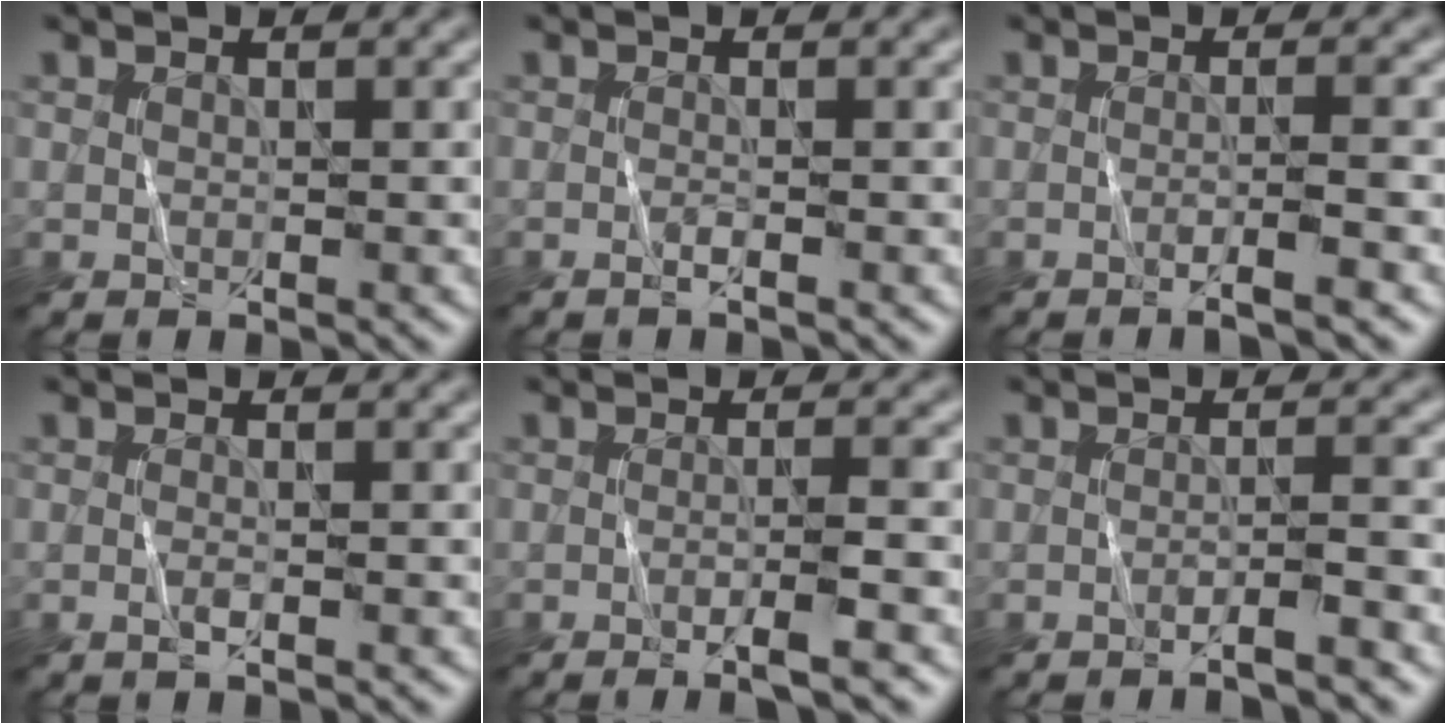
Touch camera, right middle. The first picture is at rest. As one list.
[{"total": 0.7, "force": [-0.3, 0.2, 0.6], "torque": [-0.007, -0.003, -0.009]}, {"total": 2.1, "force": [-0.9, 0.3, 1.9], "torque": [-0.018, 0.003, -0.024]}, {"total": 0.7, "force": [-0.2, 0.2, 0.6], "torque": [-0.011, -0.002, -0.006]}, {"total": 2.7, "force": [-1.0, 0.3, 2.5], "torque": [-0.031, 0.004, -0.026]}, {"total": 2.1, "force": [-1.2, 0.1, 1.7], "torque": [-0.014, 0.008, -0.031]}]